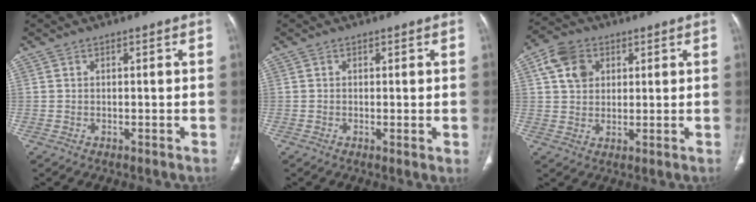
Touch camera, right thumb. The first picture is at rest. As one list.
[{"total": 1.3, "force": [0.0, 0.2, 1.3], "torque": [-0.025, -0.007, -0.003]}, {"total": 7.7, "force": [2.7, 6.0, 4.0], "torque": [-0.053, -0.001, 0.046]}]